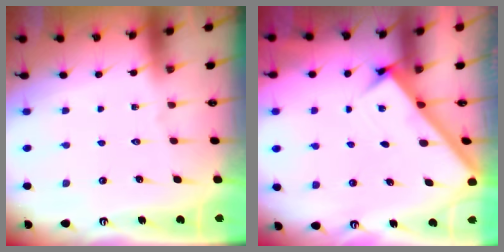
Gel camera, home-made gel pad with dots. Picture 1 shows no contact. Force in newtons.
{"total": 2.8, "press": 2.7, "slide": 0.4}